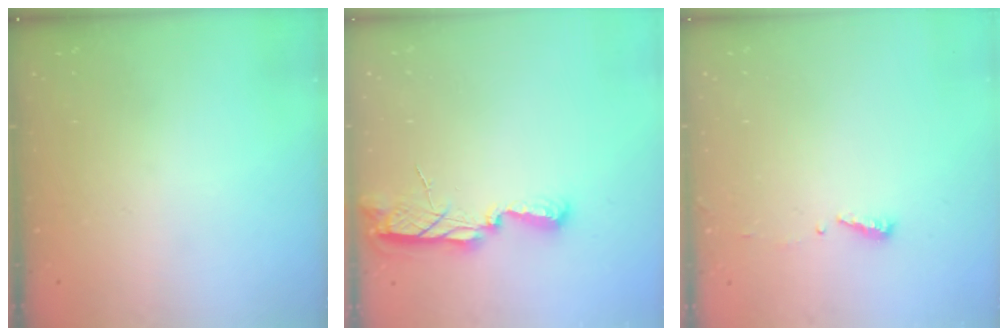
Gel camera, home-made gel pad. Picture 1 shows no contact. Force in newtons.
{"total": 7.5, "press": 7.5, "slide": 0.8}
{"total": 3.9, "press": 3.9, "slide": 0.4}